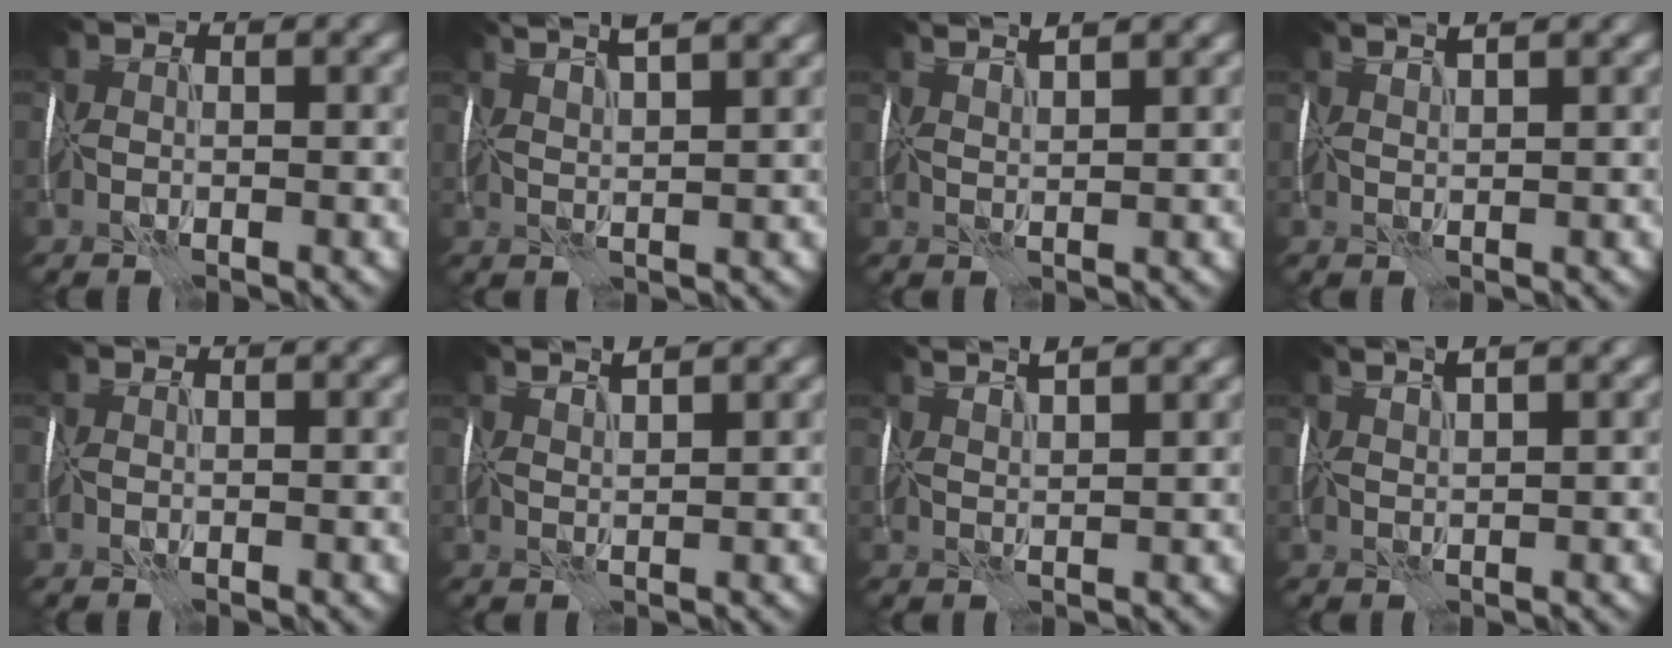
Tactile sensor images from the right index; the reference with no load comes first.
{"total": 6.7, "force": [4.9, 1.8, 4.2], "torque": [-0.044, 0.039, 0.058]}
{"total": 3.4, "force": [2.9, 0.4, 1.7], "torque": [-0.022, 0.021, 0.035]}
{"total": 2.4, "force": [2.0, 0.0, 1.3], "torque": [-0.018, 0.013, 0.036]}
{"total": 0.0}
{"total": 3.1, "force": [2.8, 0.2, 1.4], "torque": [-0.018, 0.020, 0.036]}
{"total": 4.7, "force": [3.7, 1.0, 2.6], "torque": [-0.028, 0.030, 0.042]}
{"total": 3.4, "force": [2.6, 0.4, 2.2], "torque": [-0.031, 0.022, 0.036]}